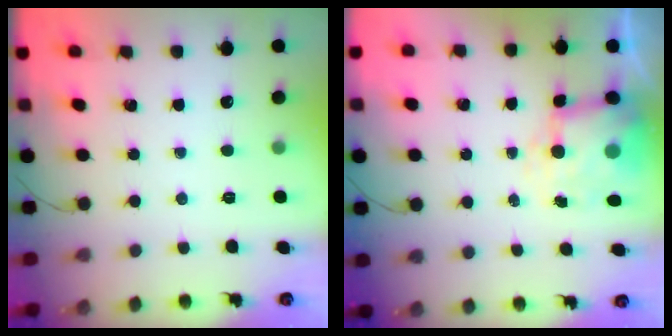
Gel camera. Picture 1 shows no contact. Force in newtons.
{"total": 6.4, "press": 6.4, "slide": 0.5}